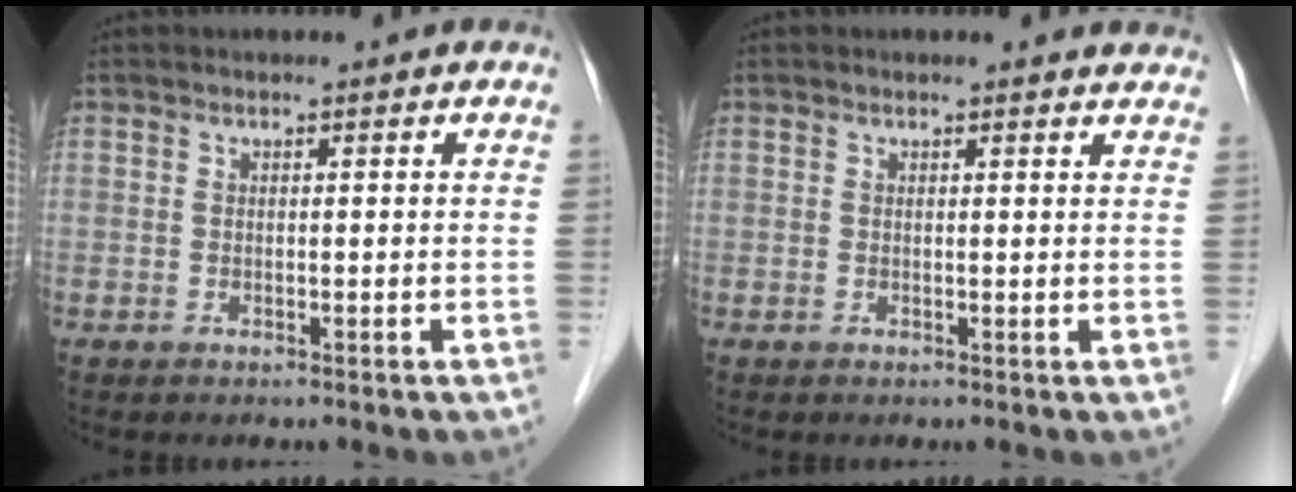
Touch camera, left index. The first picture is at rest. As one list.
[{"total": 2.6, "force": [2.5, 0.5, 0.3], "torque": [-0.006, -0.009, 0.011]}]